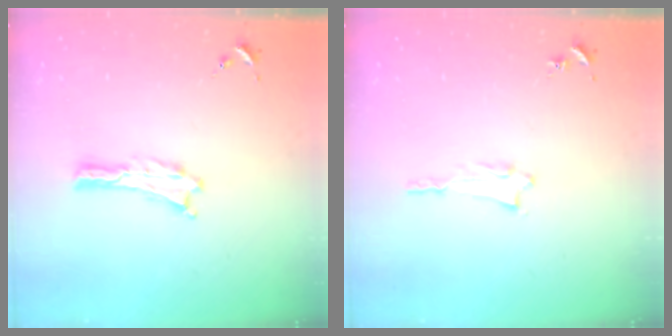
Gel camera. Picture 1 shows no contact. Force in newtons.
{"total": 1.4, "press": 1.4, "slide": 0.2}